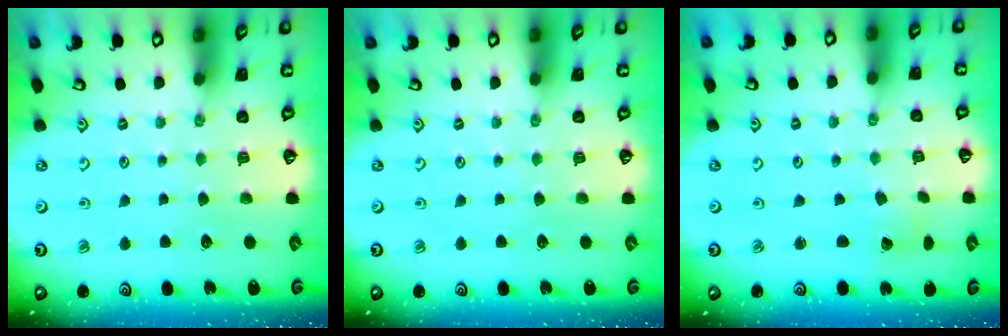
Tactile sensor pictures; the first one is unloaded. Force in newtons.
{"total": 0.0}
{"total": 2.0, "press": 2.0, "slide": 0.1}